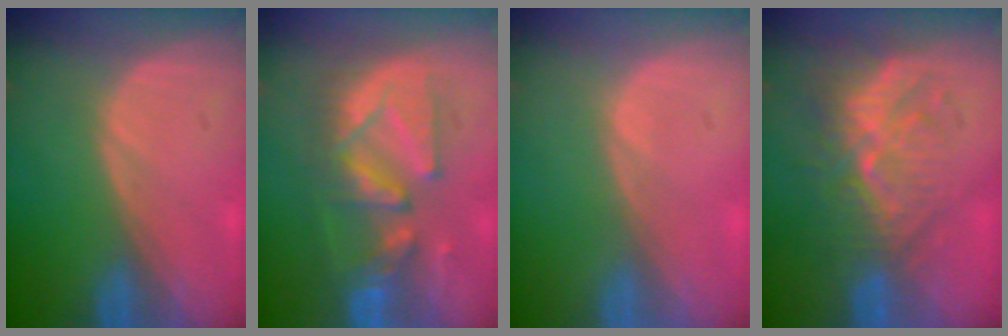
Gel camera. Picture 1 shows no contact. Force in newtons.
{"total": 9.4, "press": 9.3, "slide": 0.9}
{"total": 0.6, "press": 0.1, "slide": 0.6}
{"total": 9.9, "press": 8.6, "slide": 4.9}